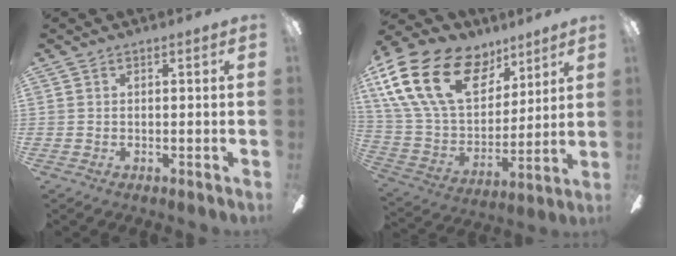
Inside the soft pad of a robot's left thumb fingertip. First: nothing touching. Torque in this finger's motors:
{"motor_torque": [0.88, 0.81, 1.76, -1.04, 0.61]}